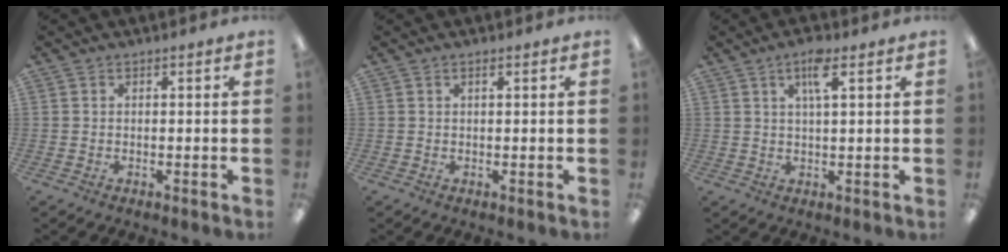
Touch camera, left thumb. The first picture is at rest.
{"total": 0.6, "force": [0.5, 0.2, 0.4], "torque": [-0.008, 0.003, 0.008]}
{"total": 5.2, "force": [2.9, 1.1, 4.2], "torque": [-0.076, 0.001, 0.044]}